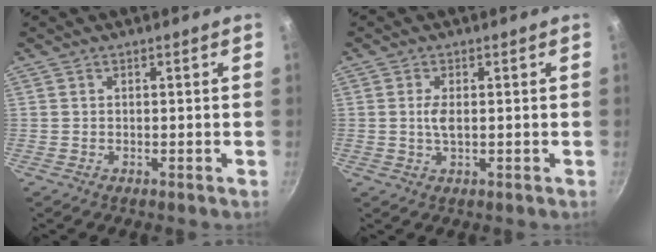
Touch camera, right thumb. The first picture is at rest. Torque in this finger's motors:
{"motor_torque": [0.17, 0.93, 0.64, 0.40, 0.05]}